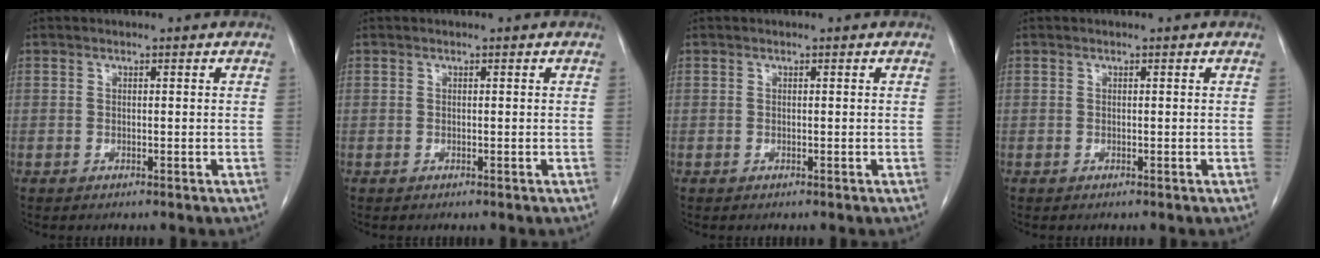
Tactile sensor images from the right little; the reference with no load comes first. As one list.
[{"total": 0.0}, {"total": 0.0}, {"total": 0.0}]